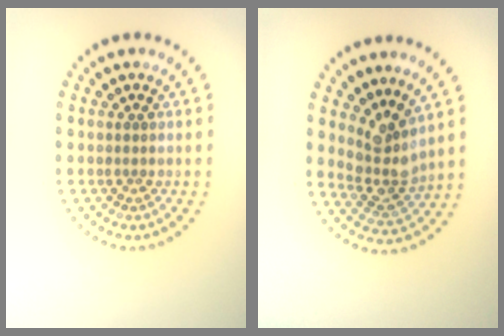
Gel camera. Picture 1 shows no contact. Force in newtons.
{"total": 3.5, "press": 2.5, "slide": 2.4}